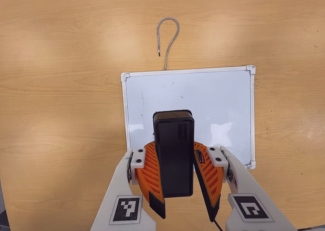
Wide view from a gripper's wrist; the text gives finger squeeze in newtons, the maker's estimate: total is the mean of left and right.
{"total": 11.6, "left": 11.0, "right": 12.2}